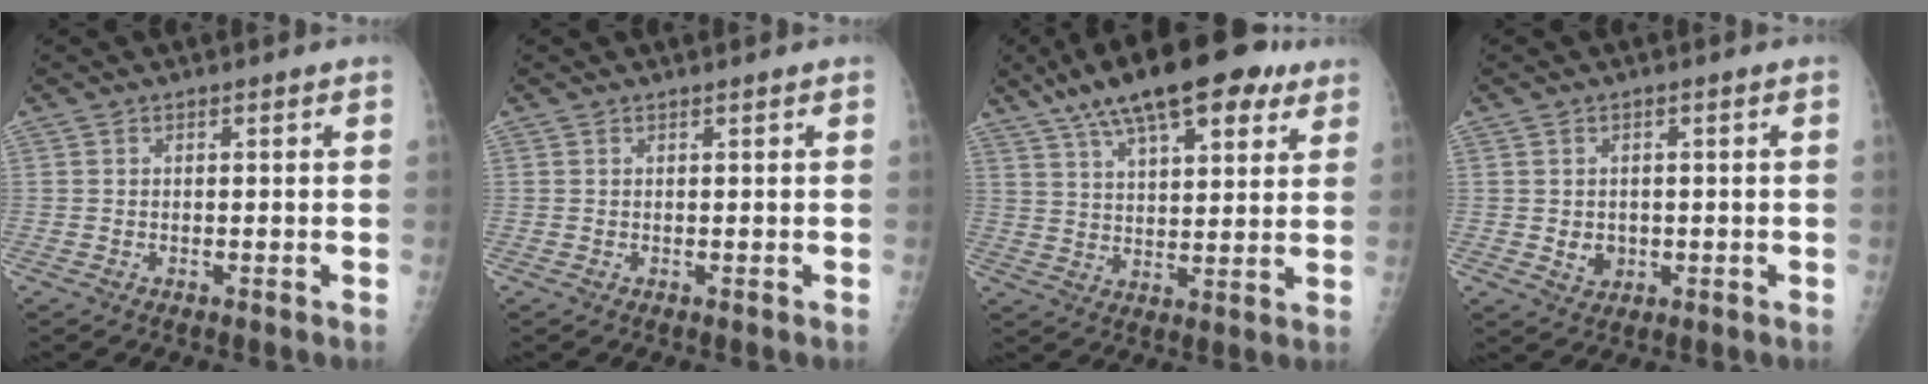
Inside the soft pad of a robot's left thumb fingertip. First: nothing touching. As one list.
[{"total": 0.0}, {"total": 19.7, "force": [12.2, 7.4, 13.5], "torque": [-0.190, -0.008, 0.191]}, {"total": 3.4, "force": [-0.4, 2.9, 1.7], "torque": [-0.010, 0.000, 0.004]}]